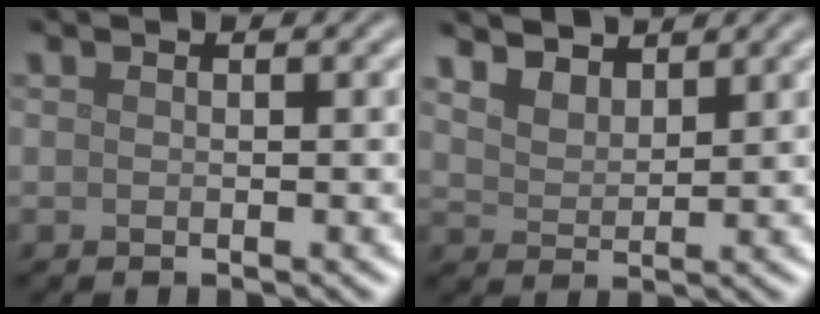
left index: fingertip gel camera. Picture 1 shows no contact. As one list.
[{"total": 5.3, "force": [4.4, 2.1, 2.1], "torque": [-0.066, 0.010, 0.072]}]